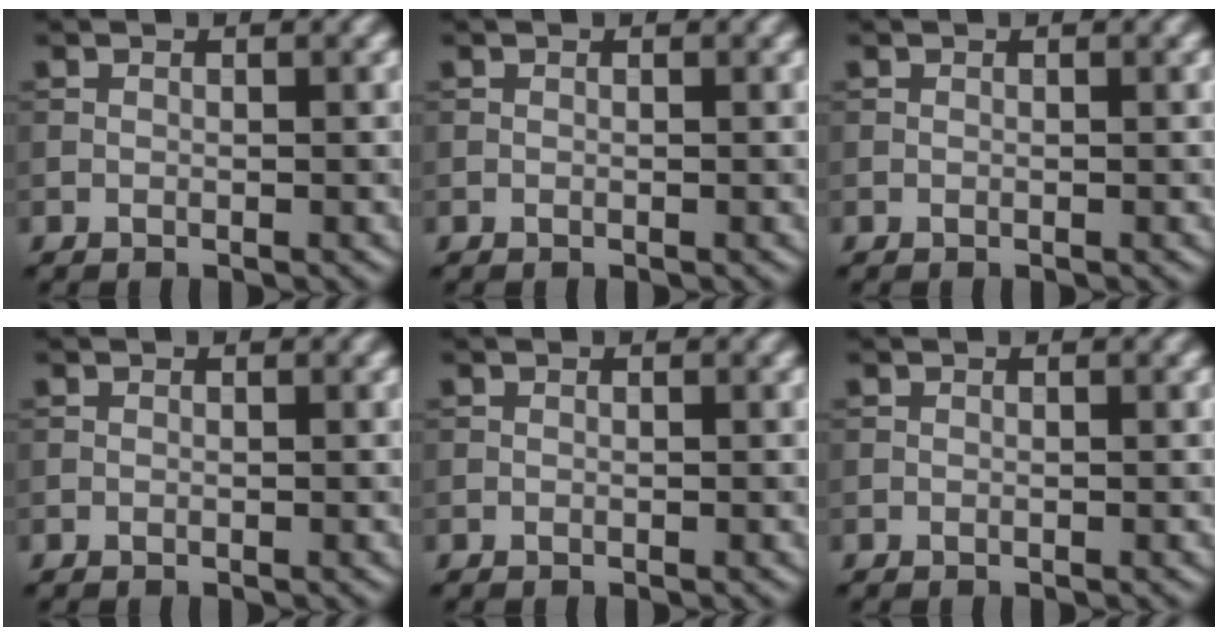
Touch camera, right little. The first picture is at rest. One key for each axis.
{"total": 0.0}
{"total": 0.0}
{"total": 0.0}
{"total": 0.0}
{"total": 0.0}